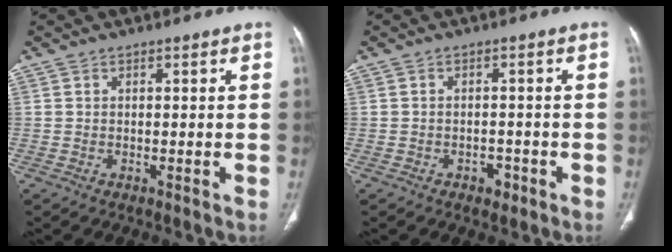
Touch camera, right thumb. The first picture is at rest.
{"total": 2.1, "force": [-1.3, 1.4, 0.9], "torque": [-0.004, 0.008, -0.013]}